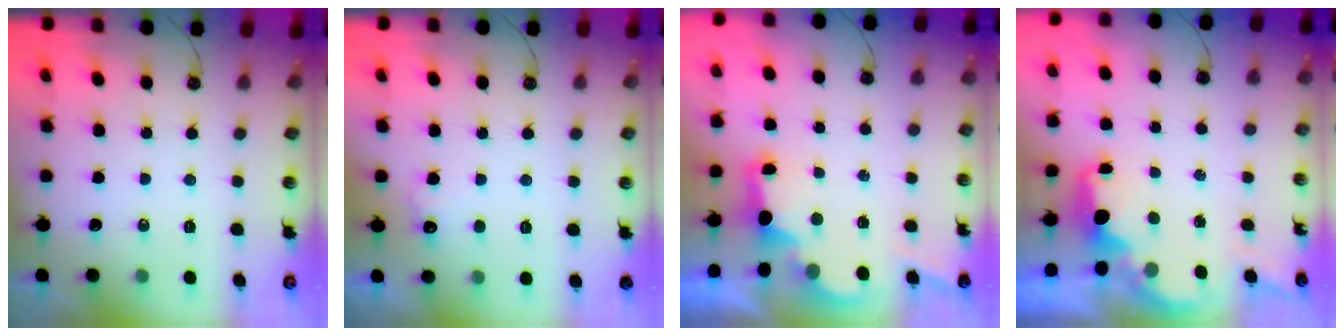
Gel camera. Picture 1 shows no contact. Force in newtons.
{"total": 6.3, "press": 6.2, "slide": 1.3}
{"total": 2.7, "press": 2.6, "slide": 0.9}
{"total": 2.0, "press": 2.0, "slide": 0.5}